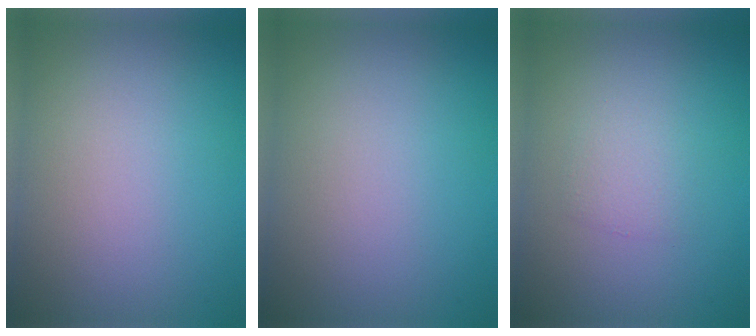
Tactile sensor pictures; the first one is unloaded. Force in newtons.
{"total": 0.0}
{"total": 1.4, "press": 1.4, "slide": 0.1}